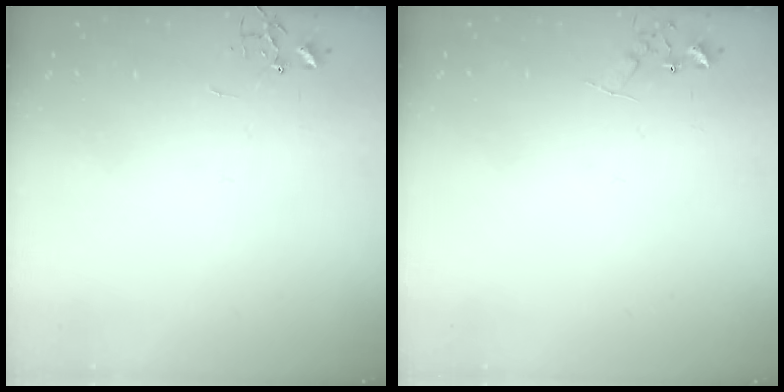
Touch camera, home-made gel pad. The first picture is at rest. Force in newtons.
{"total": 7.0, "press": 7.0, "slide": 0.8}